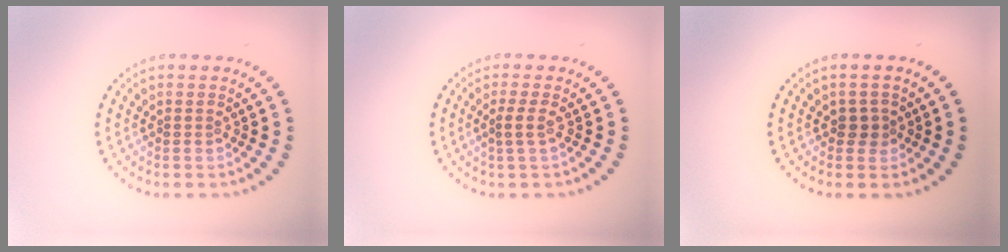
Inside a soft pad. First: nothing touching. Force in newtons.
{"total": 1.4, "press": 1.0, "slide": 1.0}
{"total": 1.3, "press": 1.1, "slide": 0.7}